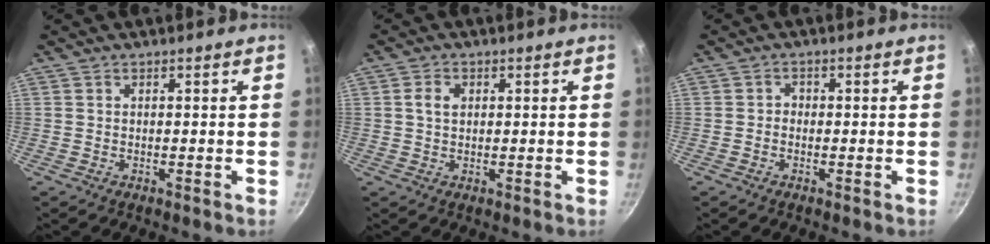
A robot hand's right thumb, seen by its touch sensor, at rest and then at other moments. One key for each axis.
{"total": 1.8, "fx": 0.3, "fy": 1.5, "fz": 0.9, "tx": -0.010, "ty": 0.005, "tz": 0.003}
{"total": 1.2, "fx": -0.5, "fy": 1.0, "fz": 0.5, "tx": -0.005, "ty": 0.005, "tz": -0.013}